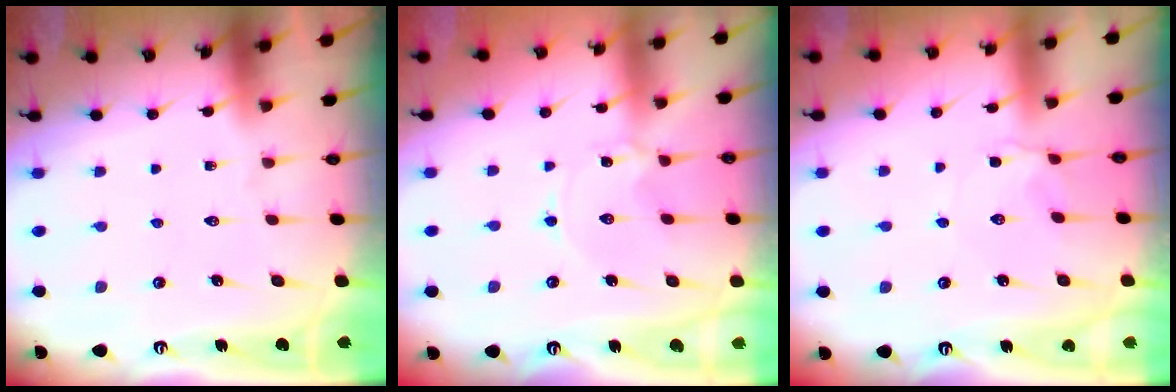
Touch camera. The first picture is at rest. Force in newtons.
{"total": 1.3, "press": 1.3, "slide": 0.3}
{"total": 3.1, "press": 3.0, "slide": 0.7}